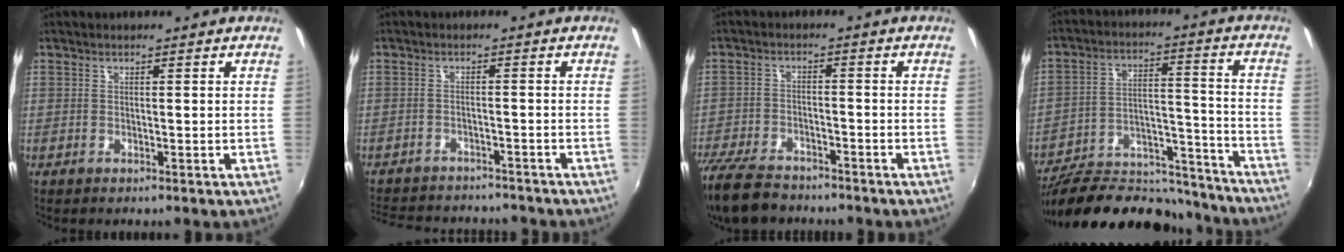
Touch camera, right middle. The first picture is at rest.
{"total": 13.5, "force": [-11.8, 4.4, 4.7], "torque": [-0.114, -0.002, -0.170]}
{"total": 13.1, "force": [-10.5, 5.4, 5.7], "torque": [-0.153, -0.021, -0.189]}
{"total": 25.3, "force": [-21.6, 8.4, 10.1], "torque": [-0.178, 0.027, -0.302]}